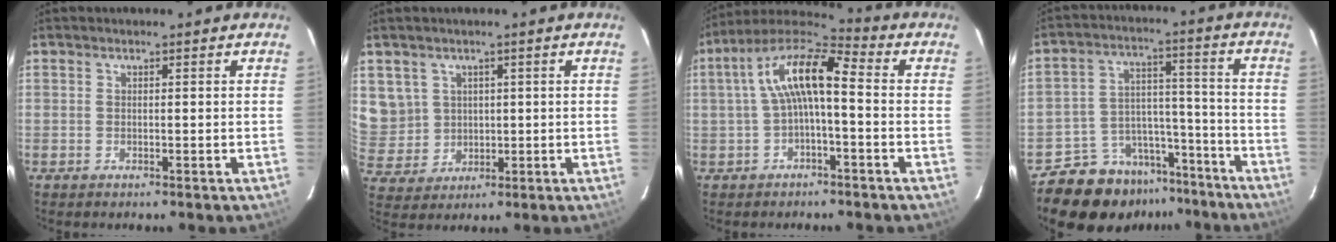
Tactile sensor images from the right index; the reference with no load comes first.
{"total": 8.0, "force": [2.7, 7.3, 1.7], "torque": [-0.044, 0.010, 0.075]}
{"total": 10.6, "force": [-0.4, 3.2, 10.1], "torque": [-0.203, 0.027, -0.011]}
{"total": 14.6, "force": [-11.5, 8.3, 3.4], "torque": [-0.073, 0.058, -0.158]}